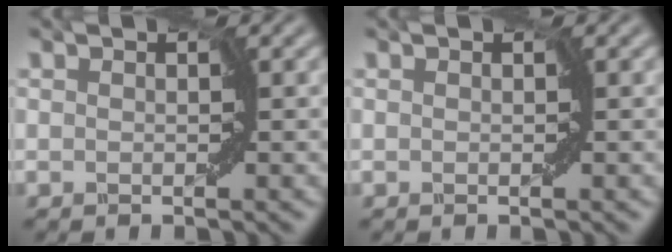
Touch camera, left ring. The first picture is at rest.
{"total": 0.0}